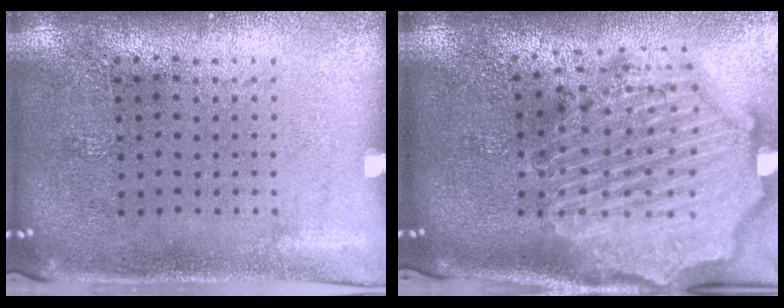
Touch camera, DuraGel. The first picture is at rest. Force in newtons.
{"total": 3.5, "press": 2.9, "slide": 2.0}